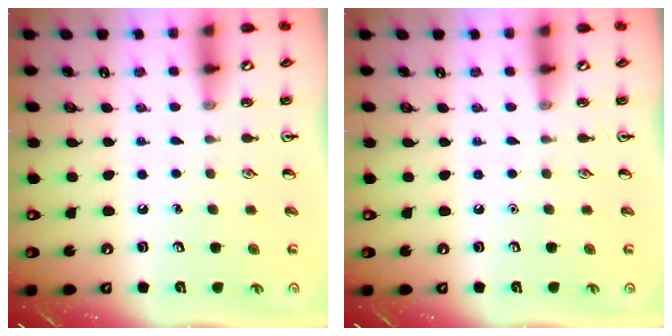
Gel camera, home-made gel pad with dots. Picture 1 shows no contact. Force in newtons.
{"total": 0.0}